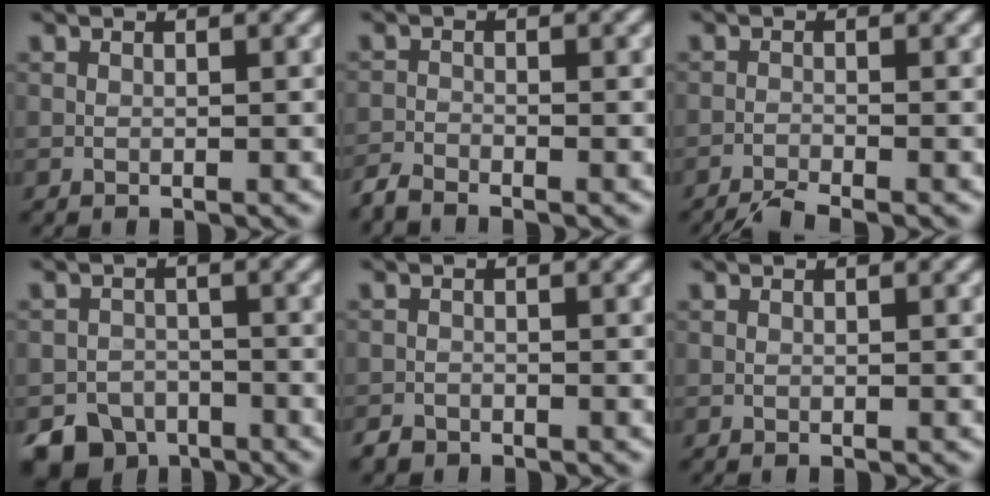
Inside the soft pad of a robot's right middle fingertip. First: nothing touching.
{"total": 2.2, "force": [-2.1, 0.2, 0.5], "torque": [-0.016, -0.004, -0.050]}
{"total": 3.0, "force": [-2.7, 0.1, 1.5], "torque": [-0.035, -0.001, -0.053]}
{"total": 6.4, "force": [-4.9, 4.0, 1.2], "torque": [-0.002, -0.009, -0.077]}
{"total": 1.3, "force": [-1.2, 0.6, 0.1], "torque": [0.001, -0.001, -0.026]}
{"total": 0.0}